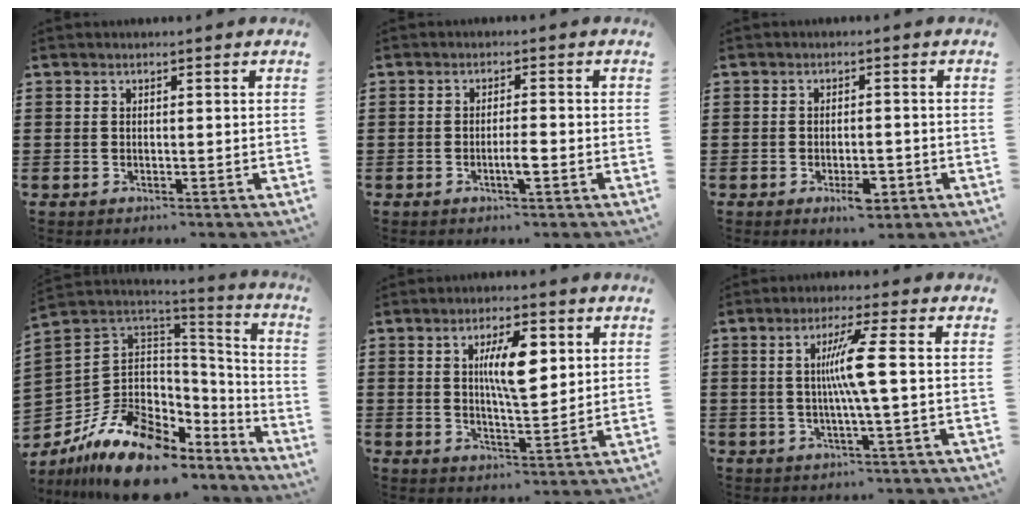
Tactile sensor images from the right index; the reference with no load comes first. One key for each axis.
{"total": 2.8, "fx": -1.0, "fy": 0.3, "fz": 2.5, "tx": -0.045, "ty": 0.002, "tz": -0.018}
{"total": 3.7, "fx": -1.7, "fy": 1.5, "fz": 3.0, "tx": -0.054, "ty": 0.002, "tz": -0.032}
{"total": 16.0, "fx": -8.8, "fy": 9.7, "fz": 9.1, "tx": -0.208, "ty": 0.026, "tz": -0.154}
{"total": 8.3, "fx": 2.3, "fy": 2.6, "fz": 7.5, "tx": -0.134, "ty": 0.002, "tz": 0.033}
{"total": 7.1, "fx": 0.3, "fy": -0.7, "fz": 7.0, "tx": -0.139, "ty": -0.006, "tz": -0.006}